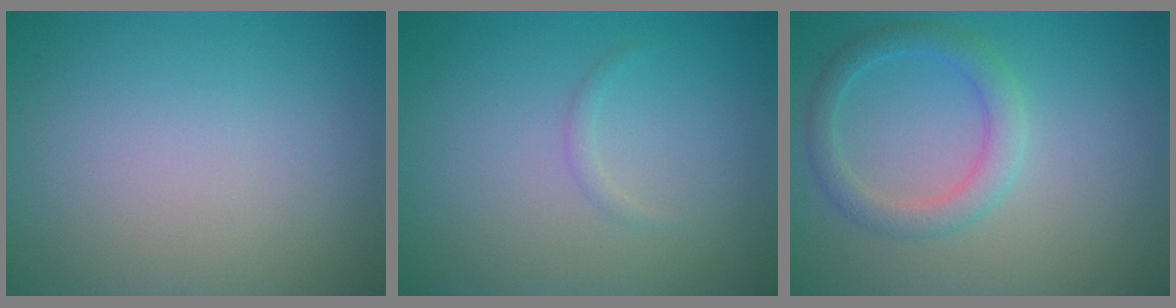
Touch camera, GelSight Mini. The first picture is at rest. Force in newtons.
{"total": 0.6, "press": 0.6, "slide": 0.0}
{"total": 2.7, "press": 2.7, "slide": 0.1}